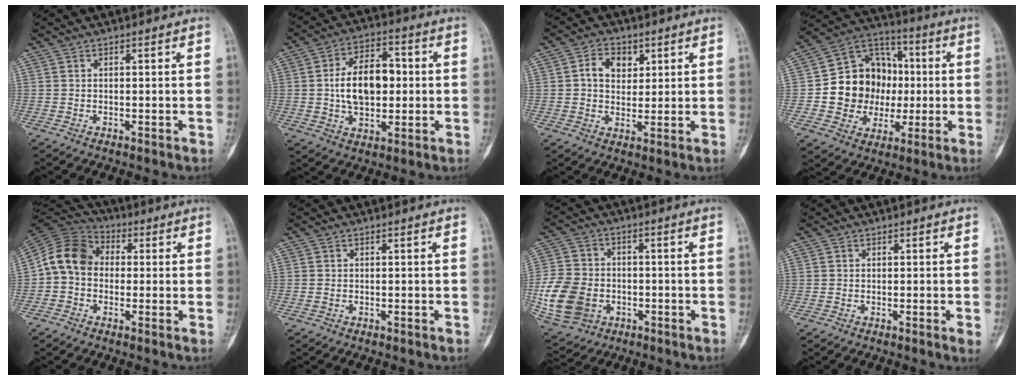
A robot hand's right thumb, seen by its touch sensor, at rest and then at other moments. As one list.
[{"total": 12.9, "force": [0.5, 8.0, 10.1], "torque": [-0.146, 0.018, 0.007]}, {"total": 6.3, "force": [1.9, 4.7, 3.7], "torque": [-0.034, -0.002, 0.031]}, {"total": 17.5, "force": [-0.4, 14.9, 9.2], "torque": [-0.099, 0.034, 0.003]}, {"total": 9.9, "force": [-0.1, 8.0, 5.8], "torque": [-0.096, 0.030, -0.019]}, {"total": 0.6, "force": [-0.2, 0.5, 0.3], "torque": [-0.012, 0.002, -0.001]}, {"total": 14.5, "force": [-3.5, 11.4, 8.3], "torque": [-0.166, 0.007, -0.056]}, {"total": 1.3, "force": [-0.4, 0.0, 1.2], "torque": [-0.022, -0.004, -0.003]}]